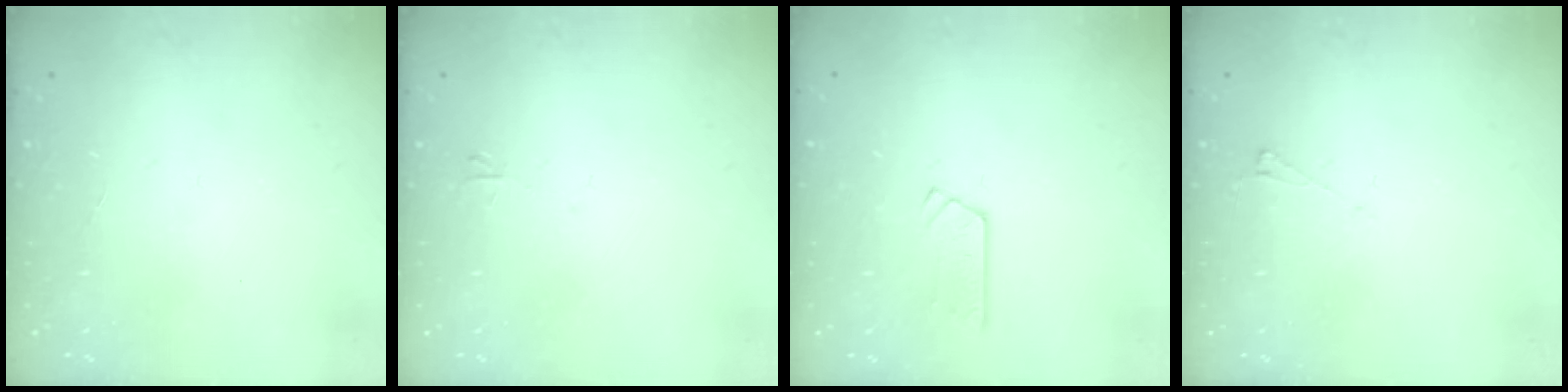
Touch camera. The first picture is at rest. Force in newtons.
{"total": 3.1, "press": 3.1, "slide": 0.4}
{"total": 3.6, "press": 3.6, "slide": 0.4}
{"total": 3.3, "press": 3.3, "slide": 0.5}